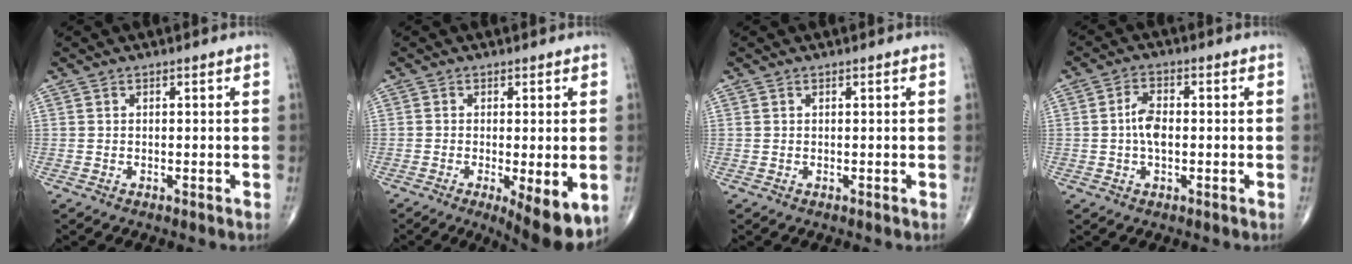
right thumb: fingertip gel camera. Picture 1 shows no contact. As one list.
[{"total": 9.2, "force": [-3.0, 2.5, 8.4], "torque": [-0.115, -0.022, -0.041]}, {"total": 0.0}, {"total": 4.8, "force": [-0.2, 2.6, 4.0], "torque": [-0.076, 0.011, -0.010]}]